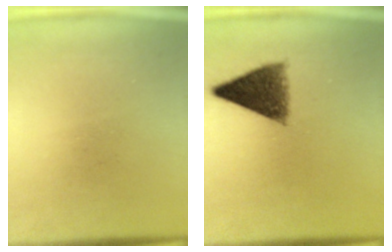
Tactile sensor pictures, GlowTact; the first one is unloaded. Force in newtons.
{"total": 8.4}